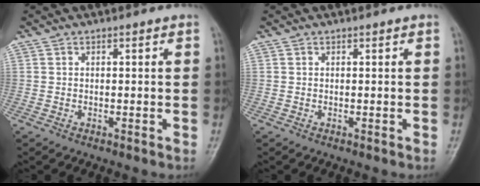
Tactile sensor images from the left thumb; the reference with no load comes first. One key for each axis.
{"total": 0.0}